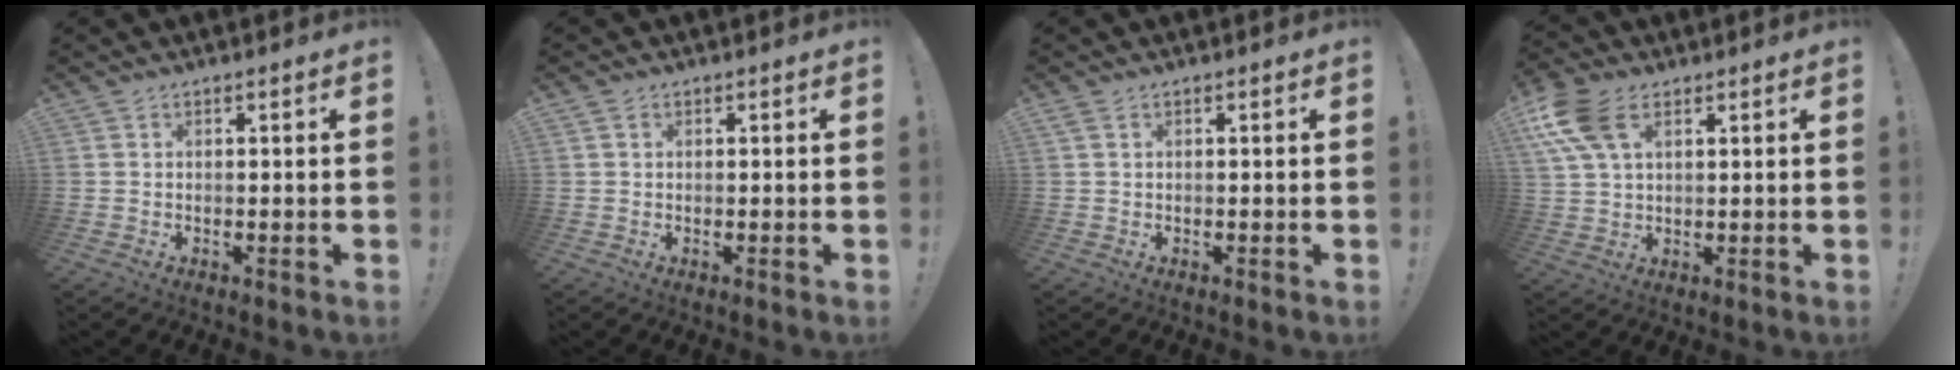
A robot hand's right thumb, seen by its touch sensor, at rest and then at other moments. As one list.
[{"total": 0.5, "force": [0.3, 0.5, 0.0], "torque": [0.003, -0.001, 0.005]}, {"total": 0.8, "force": [0.4, 0.2, 0.7], "torque": [-0.015, 0.001, 0.007]}, {"total": 11.7, "force": [5.1, 6.6, 8.2], "torque": [-0.180, -0.009, 0.098]}]